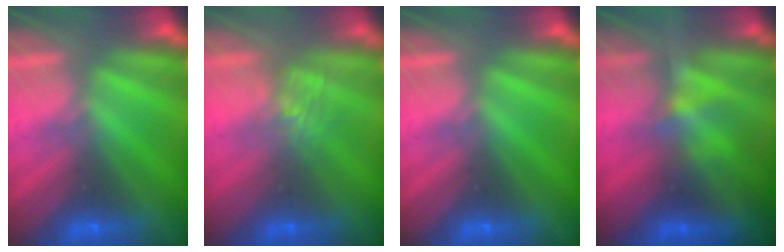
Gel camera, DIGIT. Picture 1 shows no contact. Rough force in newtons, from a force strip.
{"total": 2.1}
{"total": 0.0}
{"total": 4.5}